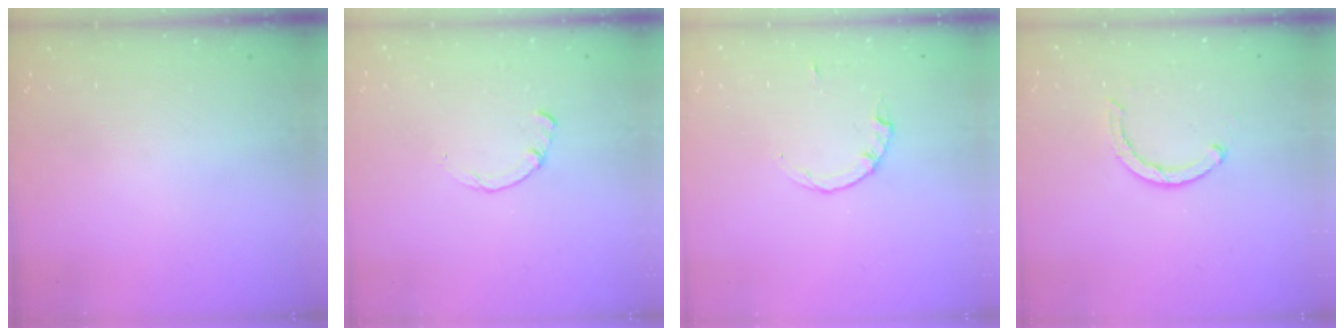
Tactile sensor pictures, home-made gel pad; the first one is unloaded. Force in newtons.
{"total": 2.2, "press": 2.2, "slide": 0.3}
{"total": 2.2, "press": 2.1, "slide": 0.3}
{"total": 2.6, "press": 2.5, "slide": 0.4}